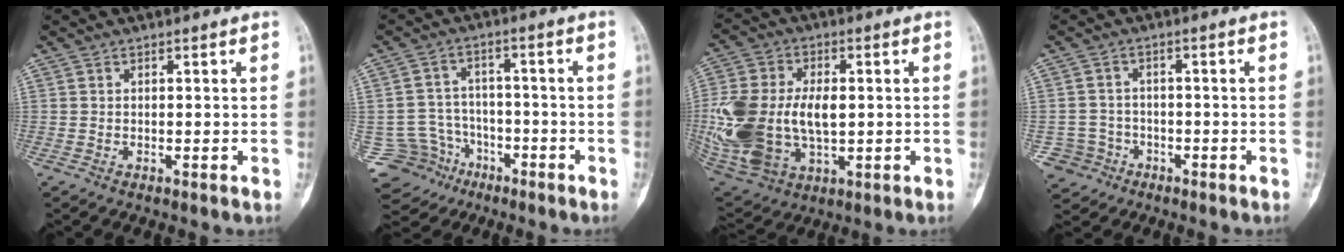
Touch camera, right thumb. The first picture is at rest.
{"total": 10.4, "force": [-5.7, 8.5, 1.9], "torque": [-0.021, 0.054, -0.086]}
{"total": 22.2, "force": [-0.7, 13.8, 17.4], "torque": [-0.380, -0.008, 0.005]}
{"total": 5.4, "force": [-2.3, 4.9, 0.1], "torque": [0.016, 0.023, -0.035]}